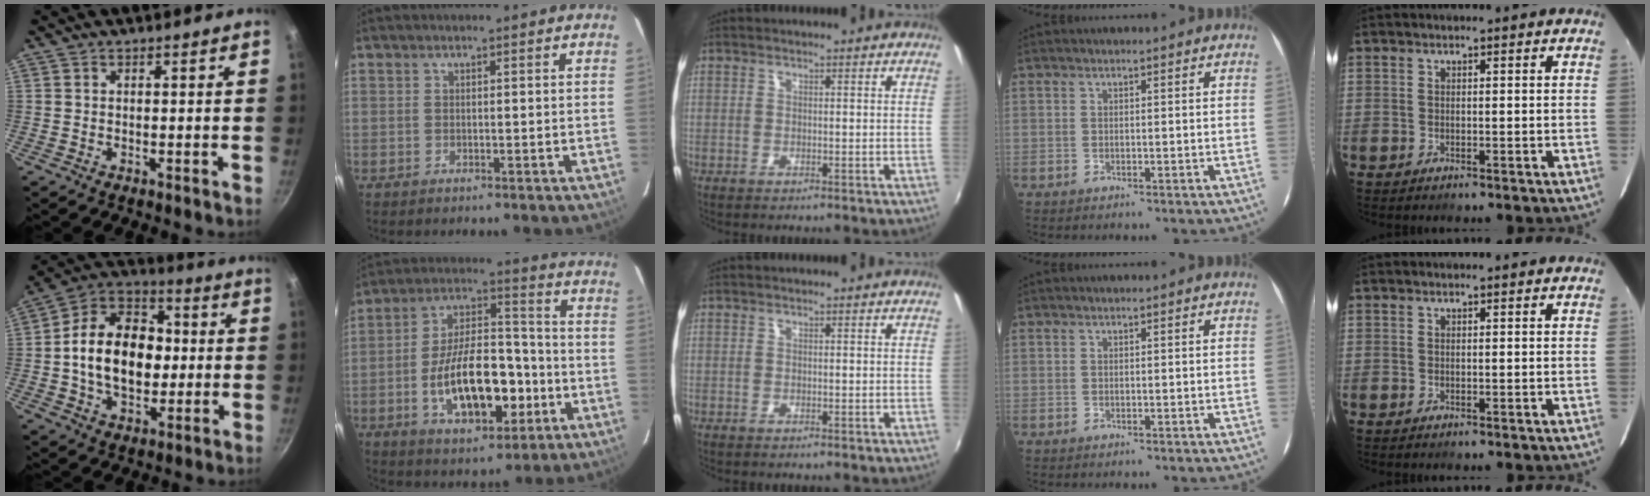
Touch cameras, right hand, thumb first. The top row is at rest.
{"thumb": {"total": 18.5, "force": [-0.2, 13.0, 13.2], "torque": [-0.183, 0.031, -0.017]}, "index": {"total": 18.1, "force": [-5.4, 8.9, 14.8], "torque": [-0.277, 0.016, -0.076]}}